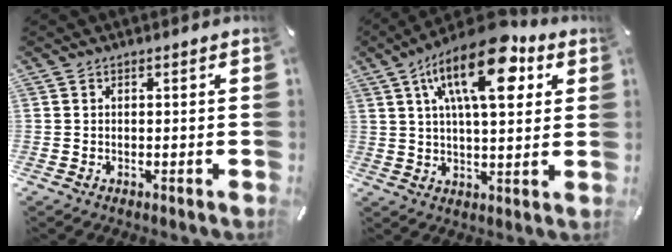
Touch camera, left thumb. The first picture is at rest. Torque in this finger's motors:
{"motor_torque": [2.18, 2.62, 2.41, -0.36, 0.70]}